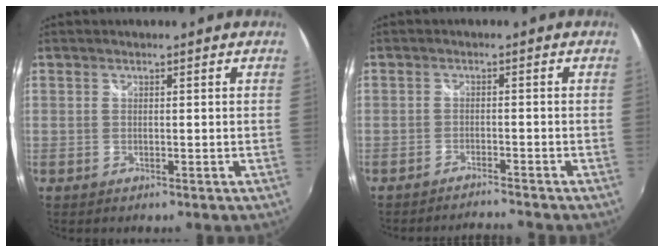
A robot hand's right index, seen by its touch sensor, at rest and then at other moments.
{"total": 3.6, "force": [-3.5, -0.2, 0.6], "torque": [-0.027, -0.007, -0.062]}